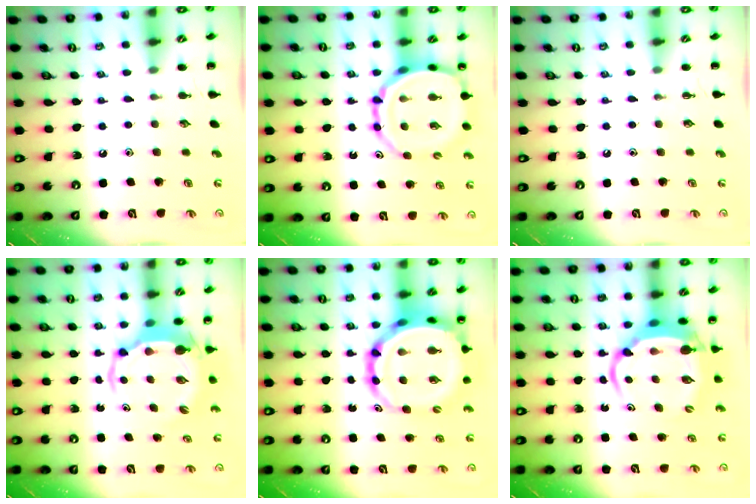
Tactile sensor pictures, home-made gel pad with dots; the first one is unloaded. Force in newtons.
{"total": 12.3, "press": 11.9, "slide": 3.2}
{"total": 0.0}
{"total": 5.3, "press": 5.2, "slide": 1.3}
{"total": 11.7, "press": 11.2, "slide": 3.3}
{"total": 6.7, "press": 6.4, "slide": 1.8}